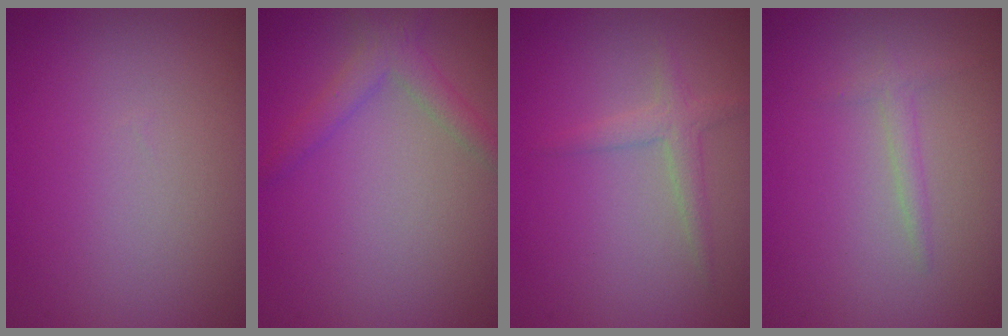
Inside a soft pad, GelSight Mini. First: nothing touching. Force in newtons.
{"total": 2.2, "press": 2.2, "slide": 0.1}
{"total": 1.8, "press": 1.8, "slide": 0.0}
{"total": 1.1, "press": 1.1, "slide": 0.0}